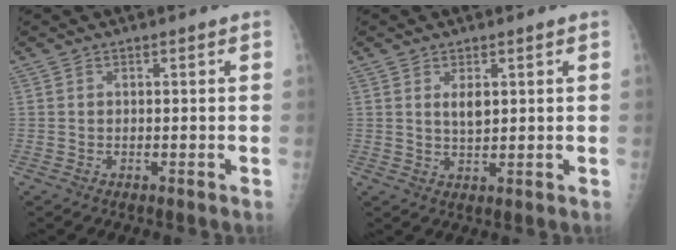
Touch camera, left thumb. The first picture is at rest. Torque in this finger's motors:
{"motor_torque": [0.09, 0.04, 0.00, -0.03, 0.03]}